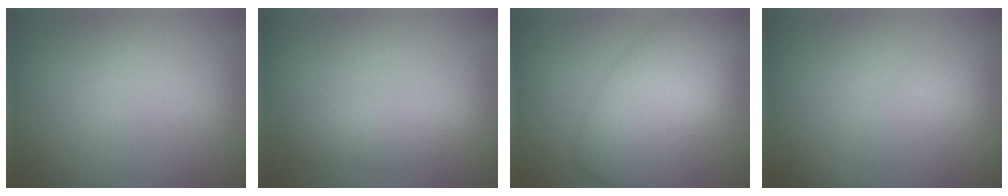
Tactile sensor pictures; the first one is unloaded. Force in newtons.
{"total": 2.4, "press": 2.4, "slide": 0.0}
{"total": 7.1, "press": 7.0, "slide": 0.5}
{"total": 1.1, "press": 1.1, "slide": 0.0}